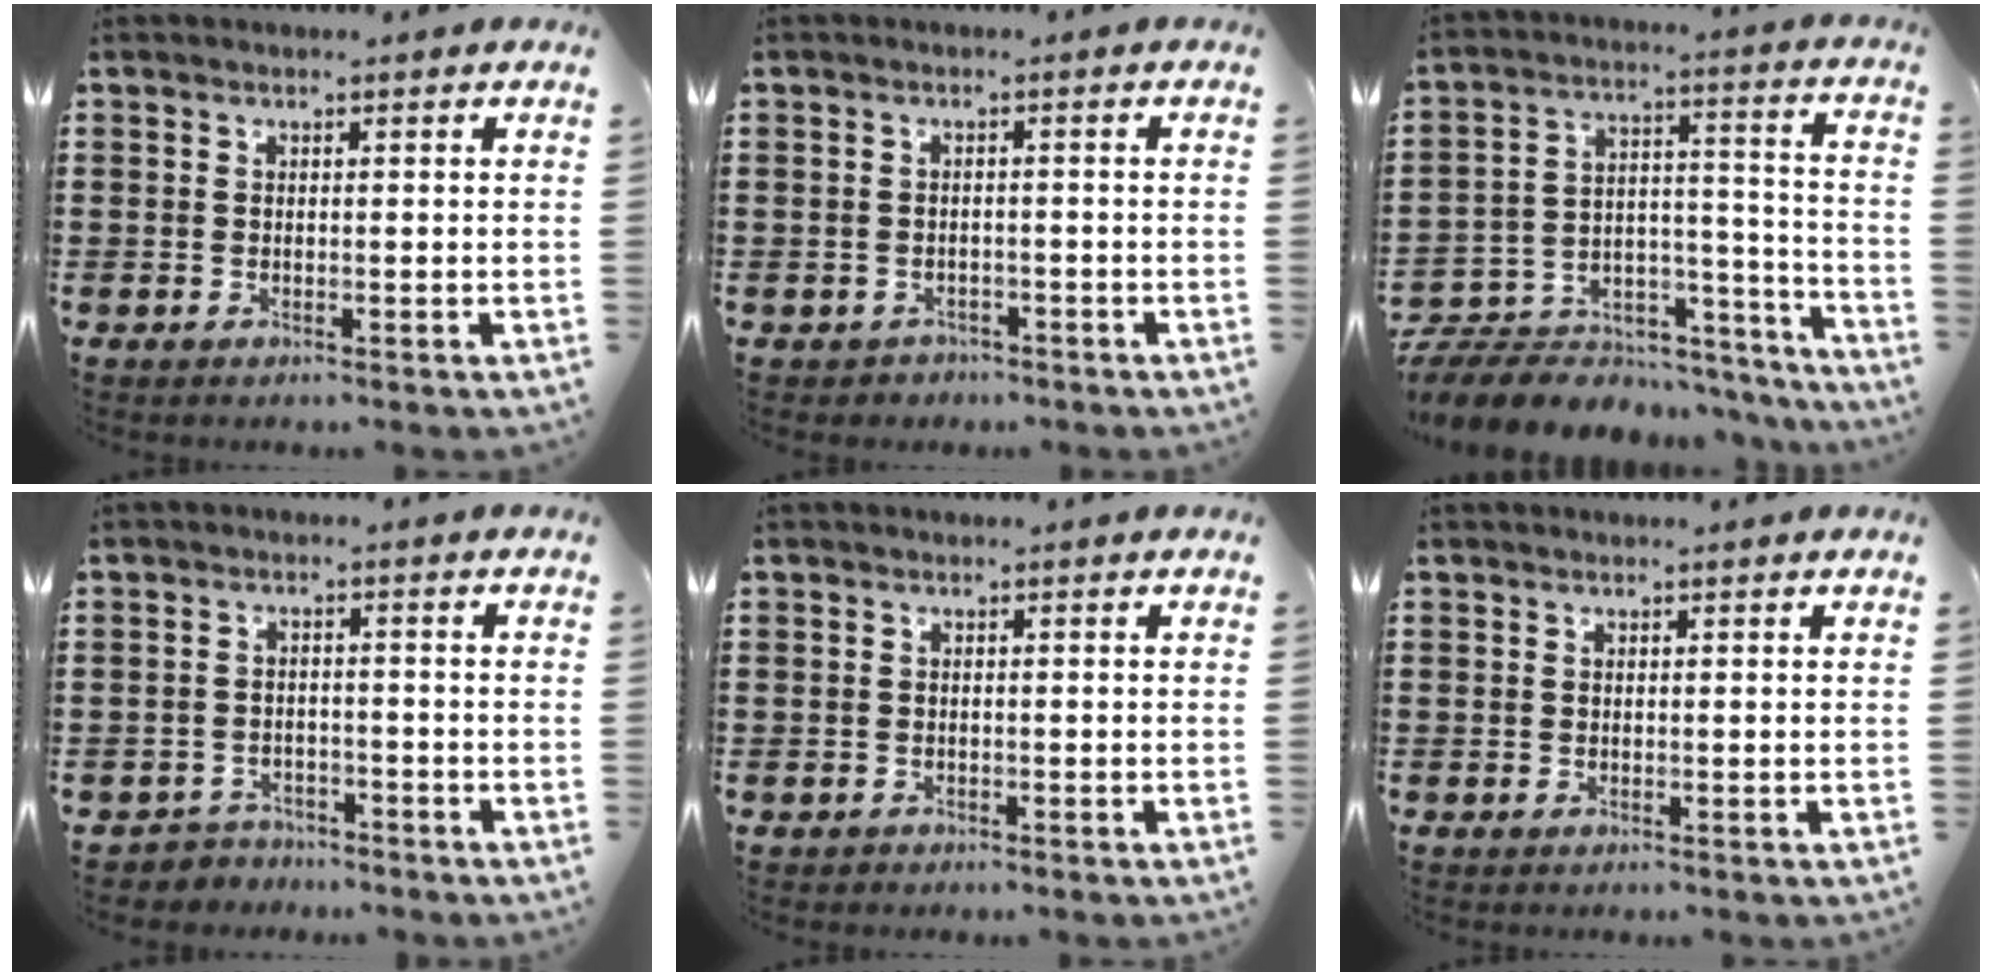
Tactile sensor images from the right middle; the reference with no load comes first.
{"total": 1.4, "force": [-1.2, 0.7, -0.2], "torque": [-0.003, 0.003, -0.029]}
{"total": 7.7, "force": [-6.9, 2.9, 1.4], "torque": [-0.026, 0.012, -0.134]}
{"total": 2.8, "force": [-2.6, 0.9, -0.4], "torque": [-0.002, 0.002, -0.060]}
{"total": 0.9, "force": [-0.7, 0.6, -0.1], "torque": [0.001, 0.004, -0.017]}
{"total": 0.0}